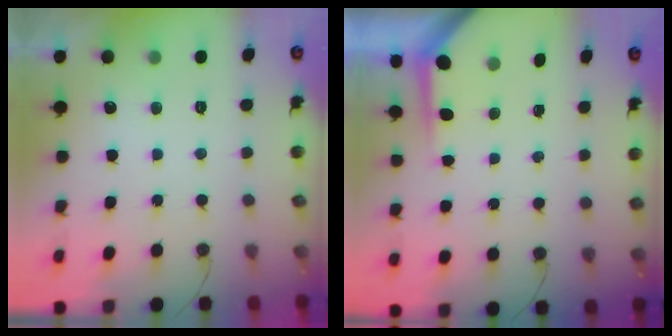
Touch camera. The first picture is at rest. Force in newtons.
{"total": 3.6, "press": 3.6, "slide": 0.4}